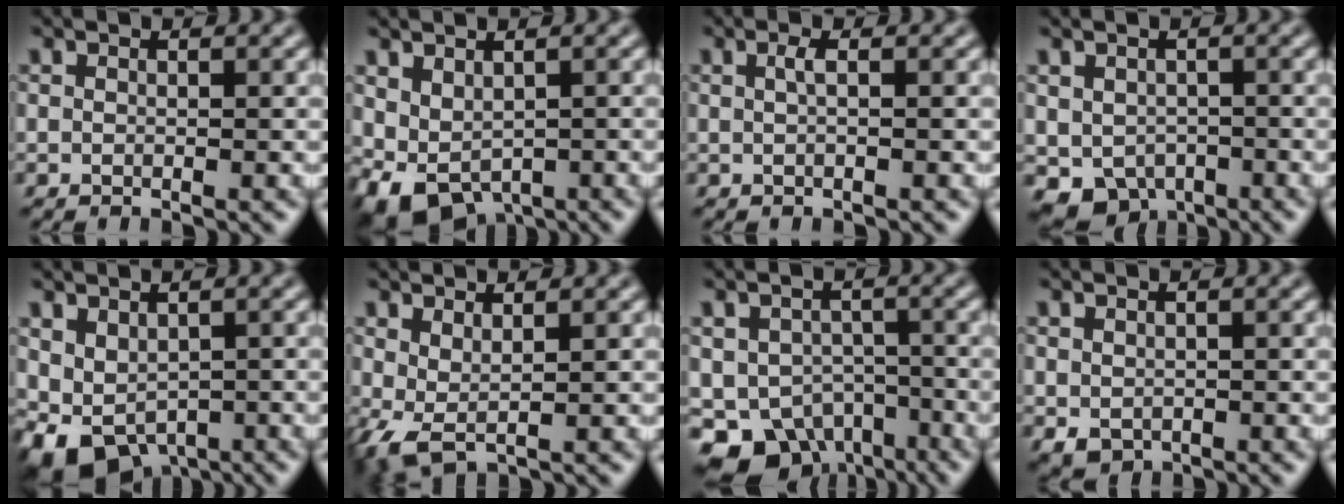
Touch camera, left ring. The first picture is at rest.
{"total": 4.8, "force": [-1.0, 3.3, 3.4], "torque": [-0.061, -0.017, -0.003]}
{"total": 0.9, "force": [0.2, 0.2, 0.9], "torque": [-0.019, 0.004, 0.003]}
{"total": 4.8, "force": [-1.9, 3.7, 2.3], "torque": [-0.034, -0.018, -0.020]}
{"total": 5.8, "force": [-1.8, 4.0, 3.7], "torque": [-0.060, -0.021, -0.015]}
{"total": 2.4, "force": [0.6, 1.1, 2.1], "torque": [-0.054, -0.006, 0.012]}
{"total": 7.7, "force": [-4.1, 5.4, 3.6], "torque": [-0.049, -0.021, -0.064]}
{"total": 1.6, "force": [-0.4, 1.3, 0.8], "torque": [-0.017, -0.010, -0.002]}